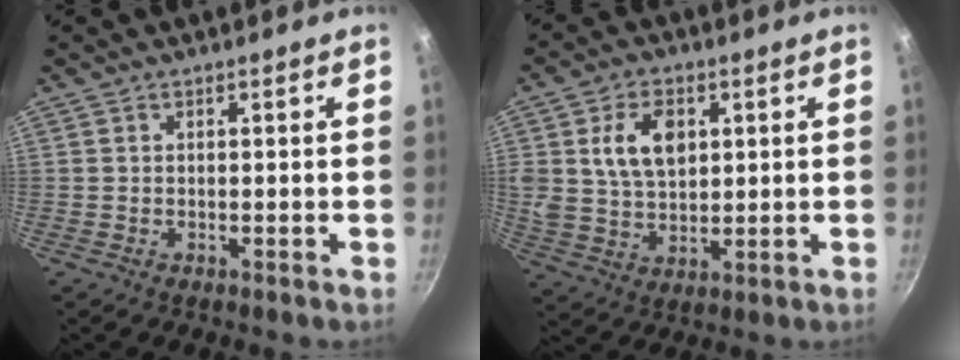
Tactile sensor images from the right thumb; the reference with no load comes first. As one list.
[{"total": 10.7, "force": [3.0, 7.1, 7.4], "torque": [-0.117, -0.010, 0.055]}]